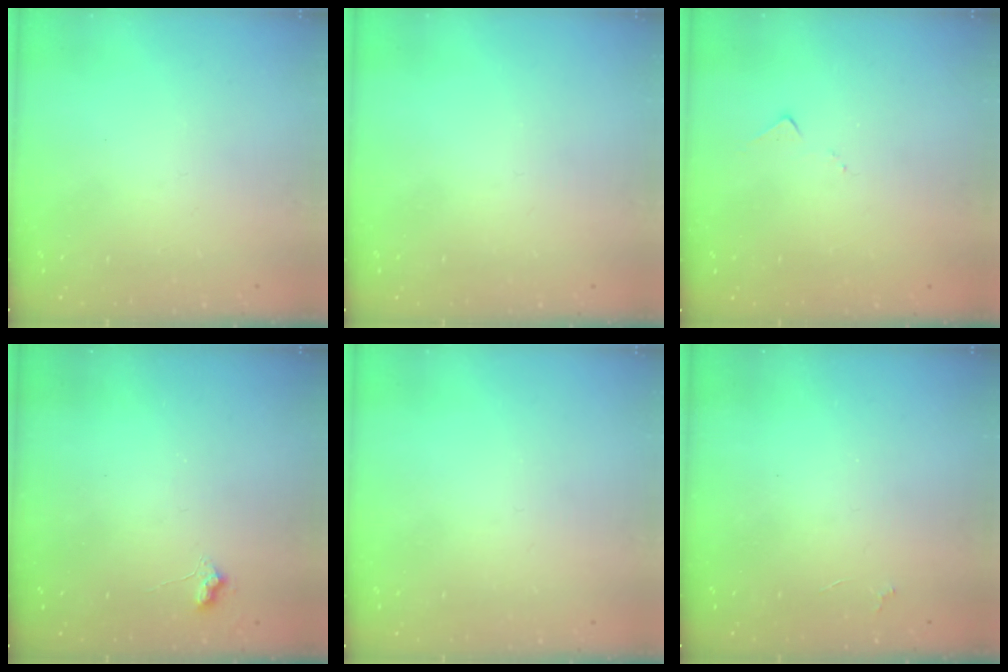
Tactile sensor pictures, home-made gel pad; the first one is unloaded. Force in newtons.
{"total": 0.0}
{"total": 6.0, "press": 6.0, "slide": 0.5}
{"total": 7.0, "press": 6.9, "slide": 0.8}
{"total": 0.0}
{"total": 2.1, "press": 2.0, "slide": 0.4}